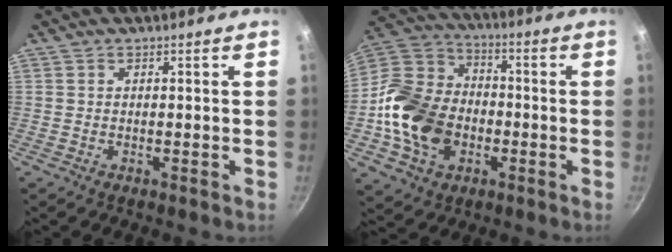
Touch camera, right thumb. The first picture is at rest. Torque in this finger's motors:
{"motor_torque": [1.27, 1.23, 1.79, -0.59, 0.20]}